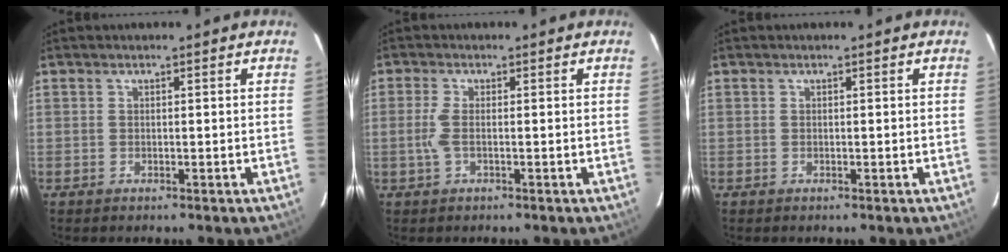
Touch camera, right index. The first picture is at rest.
{"total": 3.0, "force": [-0.4, 0.7, 2.9], "torque": [-0.065, 0.000, -0.009]}
{"total": 0.0}